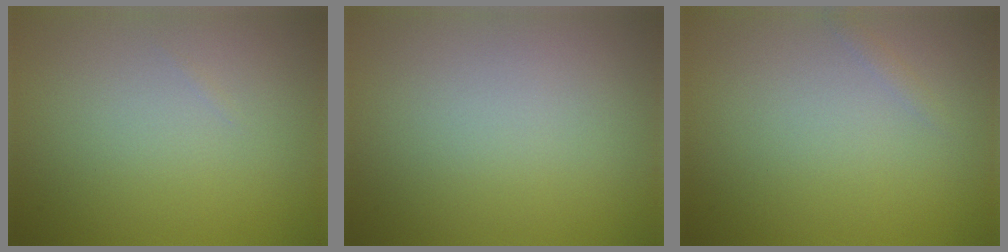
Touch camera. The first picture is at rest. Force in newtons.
{"total": 0.0}
{"total": 0.6, "press": 0.6, "slide": 0.0}